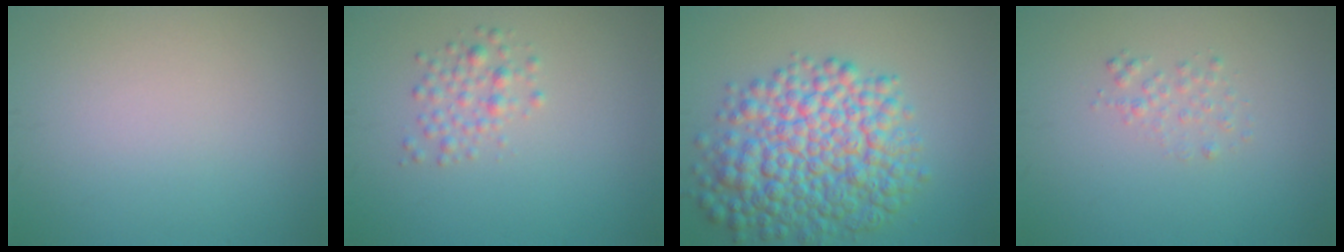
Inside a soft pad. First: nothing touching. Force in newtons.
{"total": 1.9, "press": 1.9, "slide": 0.1}
{"total": 9.7, "press": 9.7, "slide": 0.2}
{"total": 1.2, "press": 1.2, "slide": 0.0}